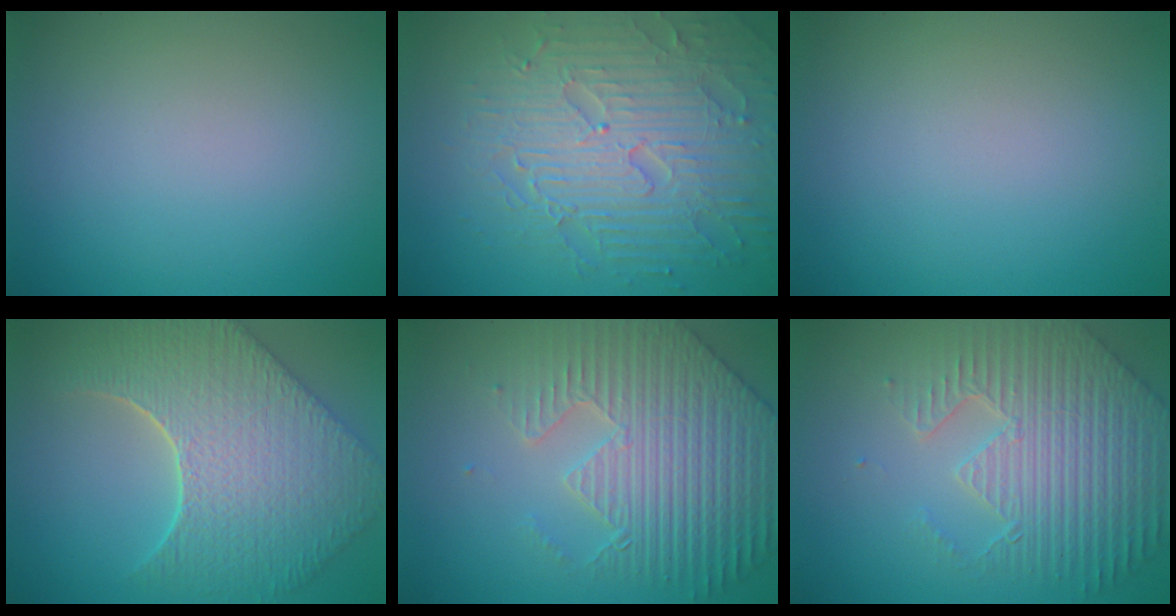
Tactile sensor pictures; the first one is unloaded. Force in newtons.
{"total": 8.0, "press": 6.1, "slide": 5.2}
{"total": 0.0}
{"total": 9.7, "press": 7.0, "slide": 6.7}
{"total": 6.7, "press": 5.7, "slide": 3.6}
{"total": 7.1, "press": 5.5, "slide": 4.5}